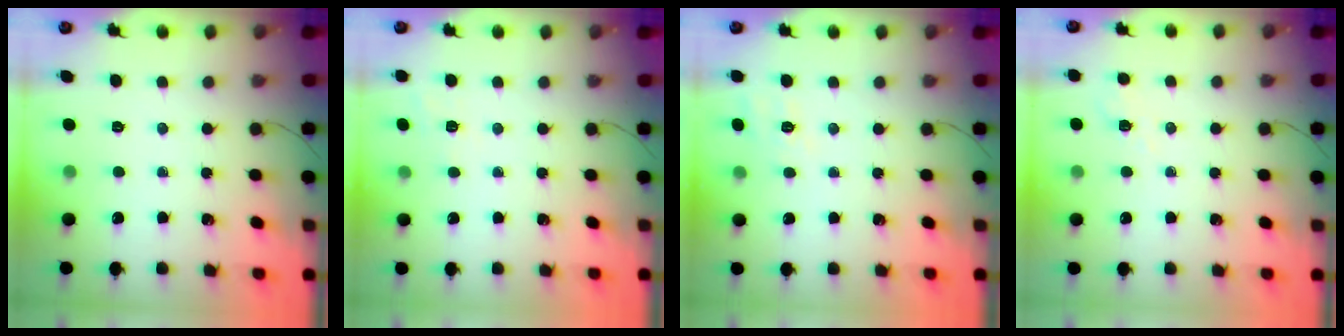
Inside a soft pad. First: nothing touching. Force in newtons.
{"total": 7.8, "press": 7.6, "slide": 1.8}
{"total": 6.7, "press": 6.4, "slide": 2.1}
{"total": 4.1, "press": 3.8, "slide": 1.4}